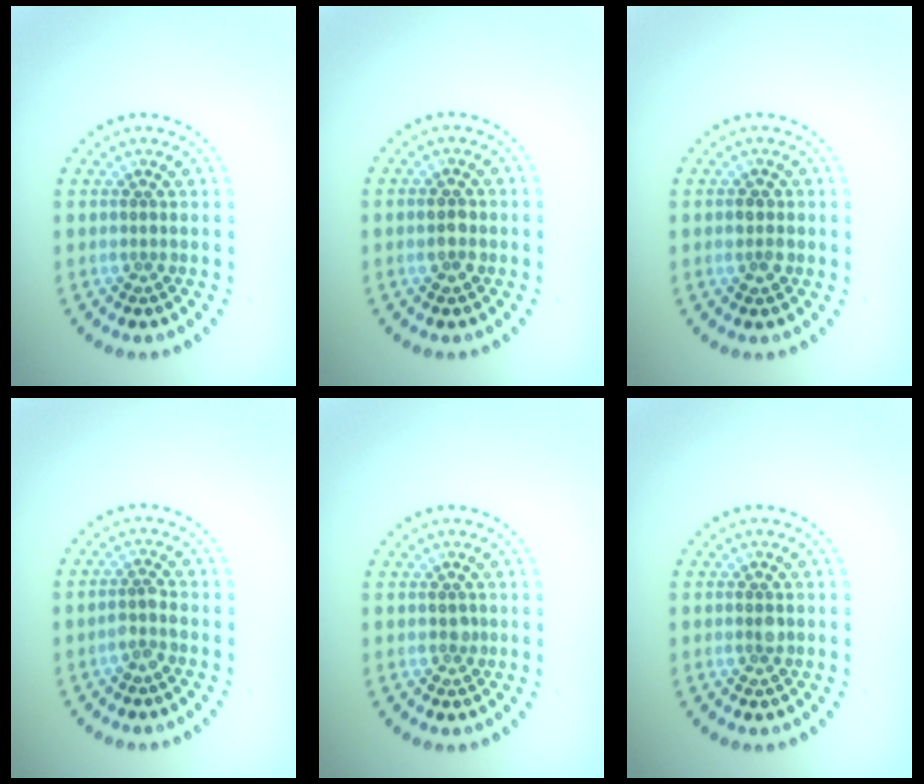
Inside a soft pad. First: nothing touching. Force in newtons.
{"total": 1.6, "press": 1.6, "slide": 0.2}
{"total": 1.4, "press": 1.4, "slide": 0.2}
{"total": 1.3, "press": 1.2, "slide": 0.7}
{"total": 0.6, "press": 0.6, "slide": 0.3}
{"total": 1.0, "press": 1.0, "slide": 0.1}